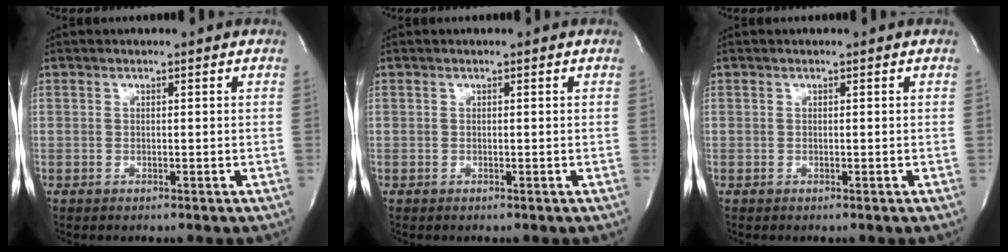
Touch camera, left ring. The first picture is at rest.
{"total": 0.0}
{"total": 0.0}